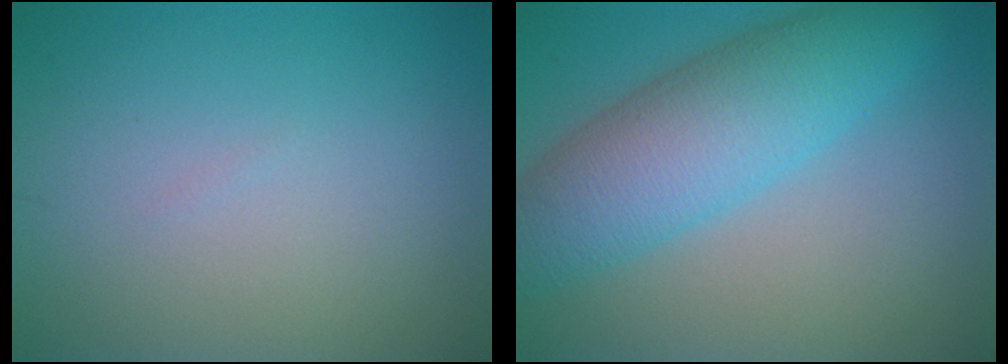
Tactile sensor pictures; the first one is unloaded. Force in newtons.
{"total": 7.9, "press": 7.9, "slide": 0.1}